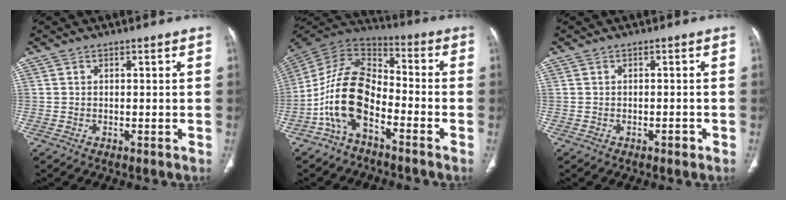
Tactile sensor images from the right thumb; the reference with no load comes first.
{"total": 13.9, "force": [-5.9, 7.5, 10.1], "torque": [-0.185, 0.068, -0.124]}
{"total": 1.1, "force": [-0.8, 0.5, 0.7], "torque": [-0.008, 0.003, -0.012]}